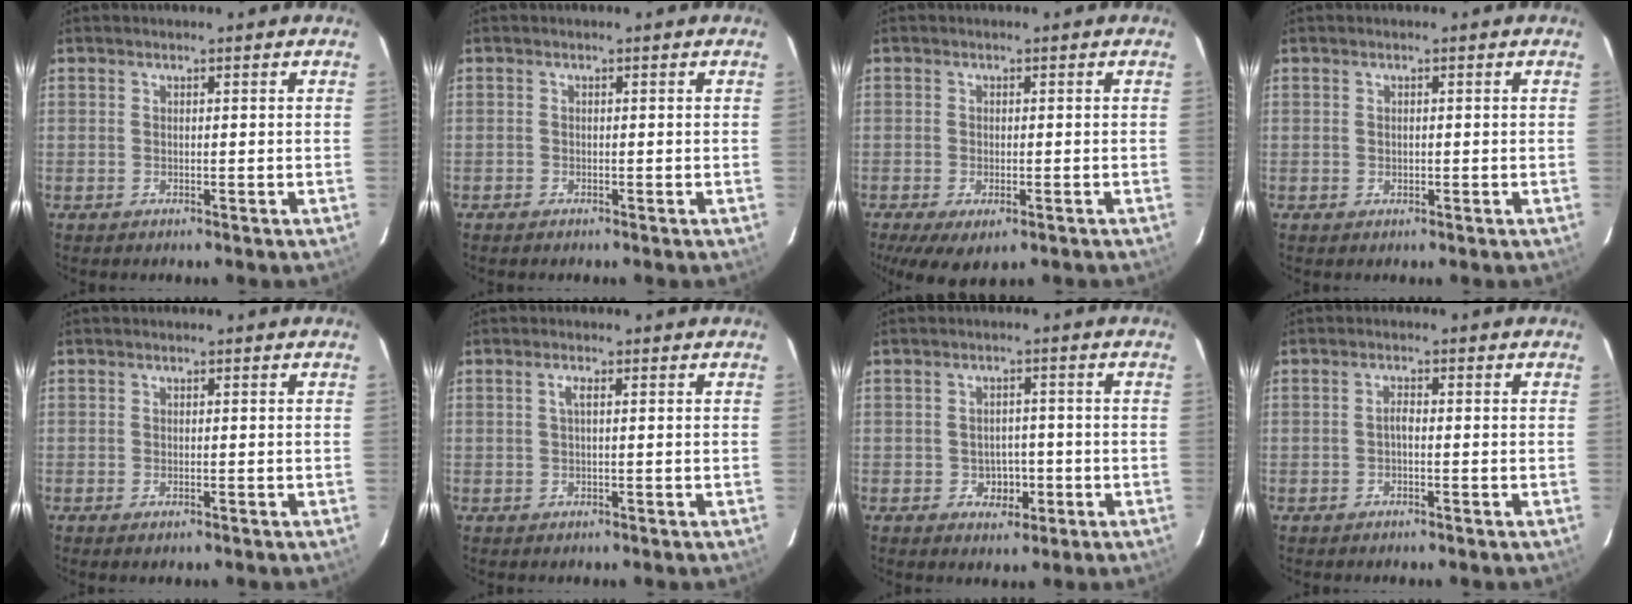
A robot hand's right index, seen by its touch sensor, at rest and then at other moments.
{"total": 0.8, "force": [-0.7, 0.4, -0.1], "torque": [-0.001, 0.001, -0.015]}
{"total": 7.3, "force": [-4.2, 3.4, 5.0], "torque": [-0.104, -0.032, -0.065]}
{"total": 0.6, "force": [0.0, 0.6, 0.2], "torque": [0.000, 0.002, 0.000]}
{"total": 0.9, "force": [-0.6, 0.4, 0.5], "torque": [-0.007, -0.002, -0.010]}
{"total": 1.4, "force": [0.3, 0.1, 1.4], "torque": [-0.026, 0.004, 0.002]}
{"total": 4.1, "force": [-1.4, 3.5, 1.7], "torque": [-0.035, 0.010, -0.008]}
{"total": 1.2, "force": [-0.5, 0.5, 1.0], "torque": [-0.019, 0.007, -0.011]}